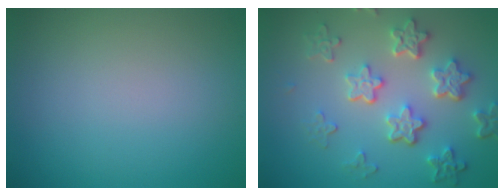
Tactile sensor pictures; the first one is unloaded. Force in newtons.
{"total": 5.8, "press": 4.3, "slide": 3.8}